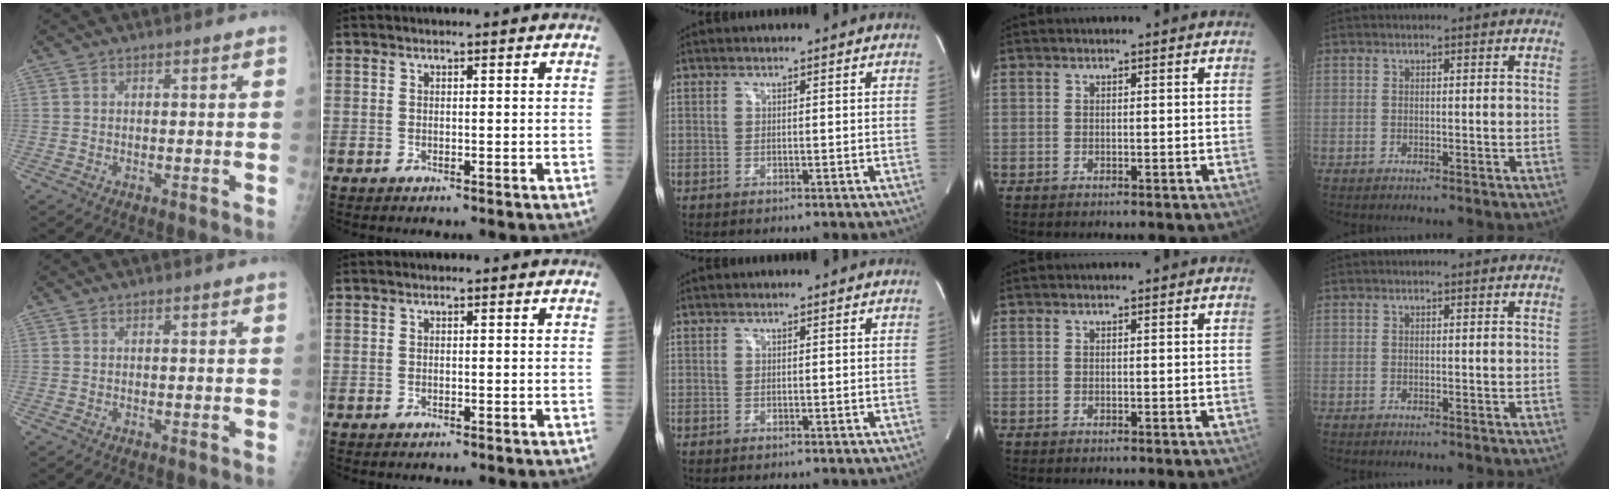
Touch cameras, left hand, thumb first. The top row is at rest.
{}